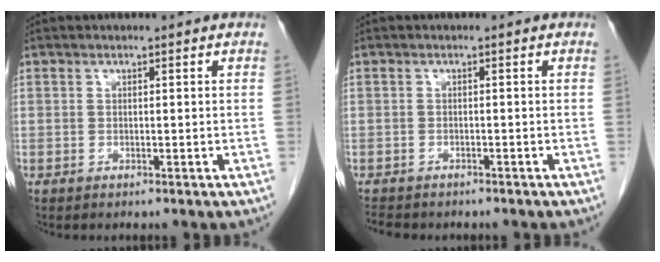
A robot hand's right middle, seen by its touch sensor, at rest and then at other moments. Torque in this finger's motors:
{"motor_torque": [0.35, -0.25, 0.00, 0.00]}